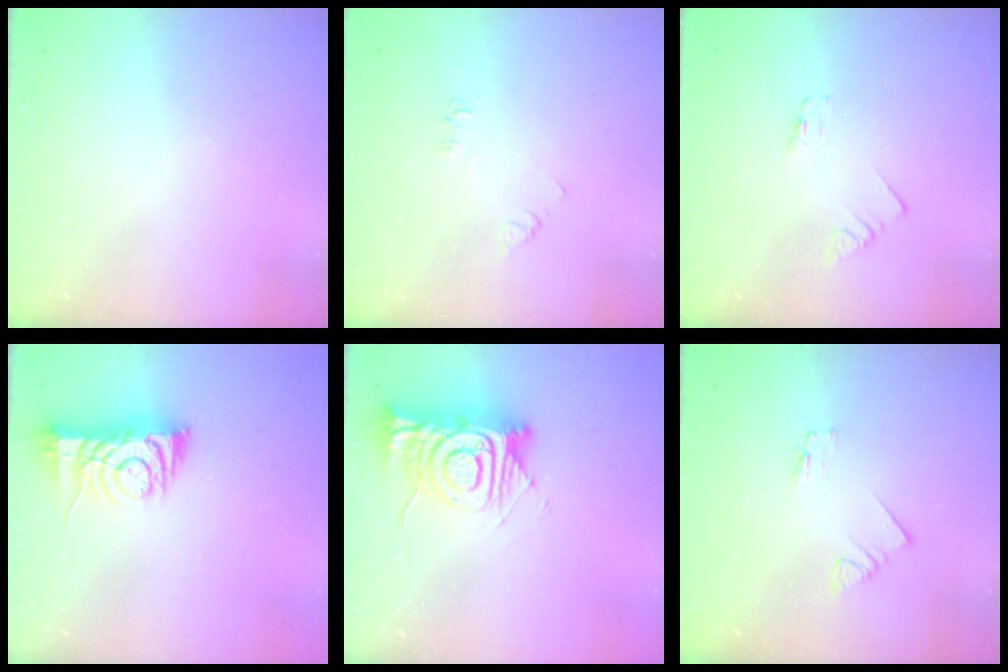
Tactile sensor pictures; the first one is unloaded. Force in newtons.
{"total": 4.3, "press": 4.3, "slide": 0.5}
{"total": 0.7, "press": 0.7, "slide": 0.1}
{"total": 8.0, "press": 7.9, "slide": 1.3}
{"total": 13.6, "press": 13.5, "slide": 1.3}
{"total": 1.2, "press": 1.2, "slide": 0.1}